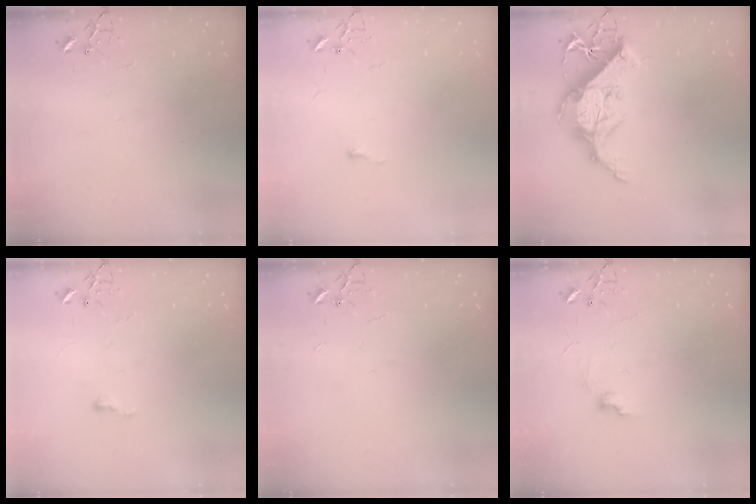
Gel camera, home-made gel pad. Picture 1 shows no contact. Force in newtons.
{"total": 3.5, "press": 3.5, "slide": 0.5}
{"total": 15.6, "press": 15.4, "slide": 2.0}
{"total": 3.5, "press": 3.5, "slide": 0.5}
{"total": 1.9, "press": 1.9, "slide": 0.3}
{"total": 4.1, "press": 4.0, "slide": 0.7}